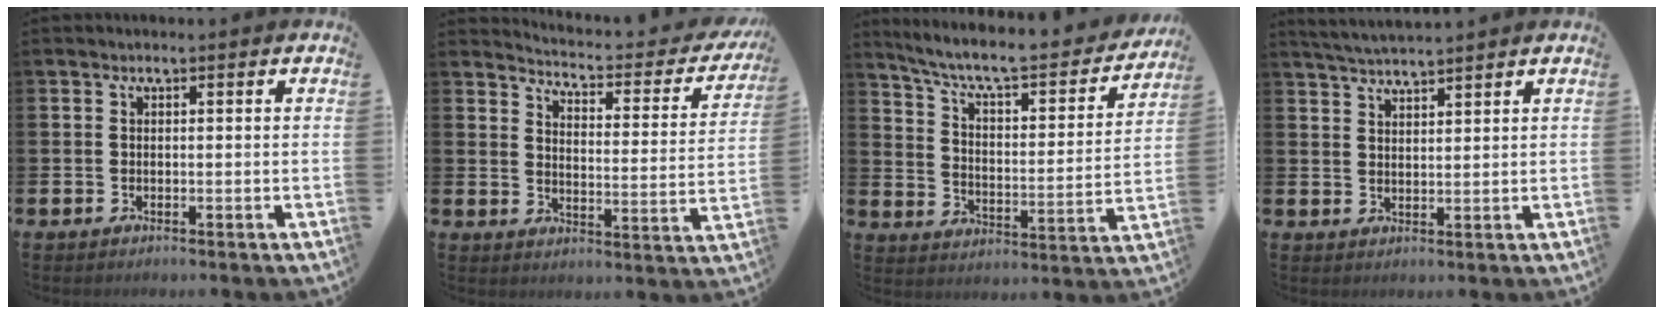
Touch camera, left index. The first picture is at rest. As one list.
[{"total": 3.6, "force": [3.4, 0.8, 1.0], "torque": [-0.042, -0.034, 0.049]}, {"total": 8.0, "force": [6.9, 1.8, 3.6], "torque": [-0.100, -0.049, 0.112]}, {"total": 3.7, "force": [3.6, -0.1, 0.4], "torque": [-0.025, -0.012, 0.067]}]